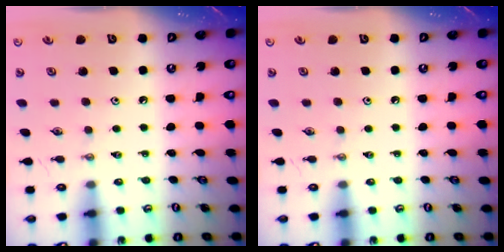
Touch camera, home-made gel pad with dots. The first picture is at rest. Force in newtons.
{"total": 0.0}